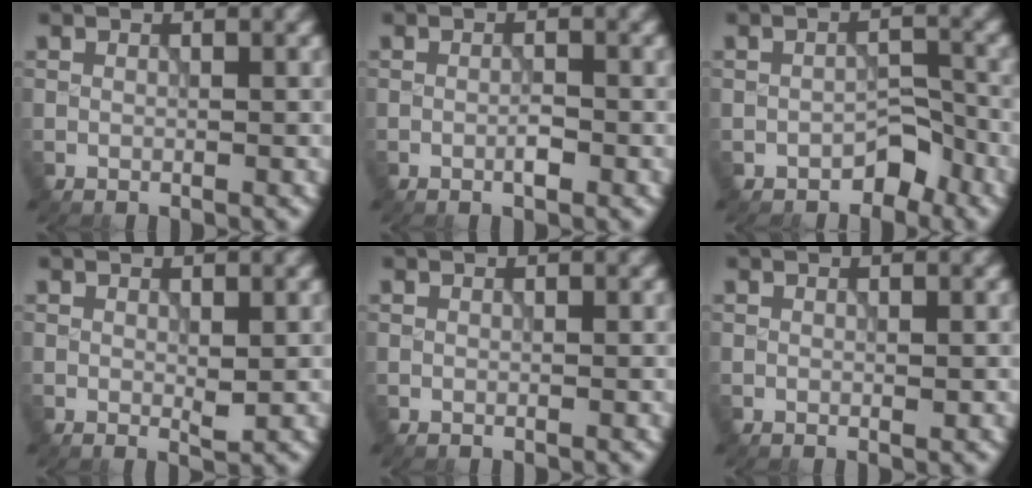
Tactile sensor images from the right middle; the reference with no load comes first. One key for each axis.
{"total": 1.2, "fx": -0.5, "fy": 0.3, "fz": 1.0, "tx": -0.019, "ty": 0.000, "tz": -0.010}
{"total": 2.6, "fx": -1.8, "fy": 1.4, "fz": 1.3, "tx": -0.013, "ty": 0.008, "tz": -0.026}
{"total": 1.0, "fx": 0.2, "fy": 0.3, "fz": 0.9, "tx": -0.013, "ty": -0.004, "tz": 0.002}
{"total": 0.0}
{"total": 0.0}